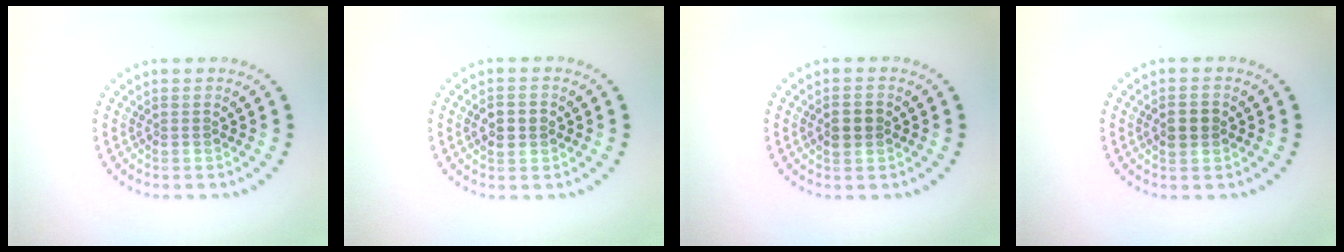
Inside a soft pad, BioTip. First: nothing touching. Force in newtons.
{"total": 2.0, "press": 2.0, "slide": 0.1}
{"total": 2.3, "press": 2.3, "slide": 0.0}
{"total": 2.1, "press": 2.0, "slide": 0.1}